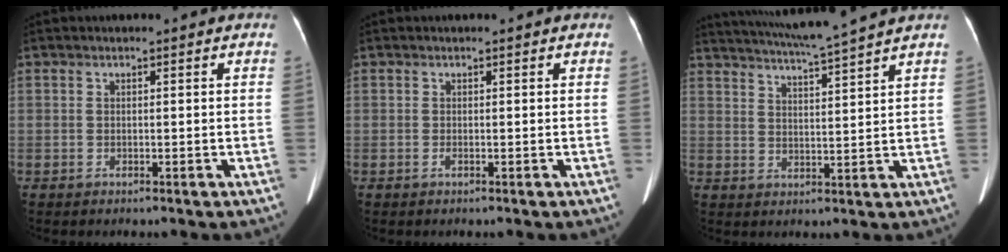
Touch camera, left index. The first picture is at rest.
{"total": 0.5, "force": [-0.5, -0.1, 0.2], "torque": [-0.008, -0.007, -0.005]}
{"total": 11.2, "force": [10.0, -1.9, 4.6], "torque": [-0.085, -0.002, 0.152]}